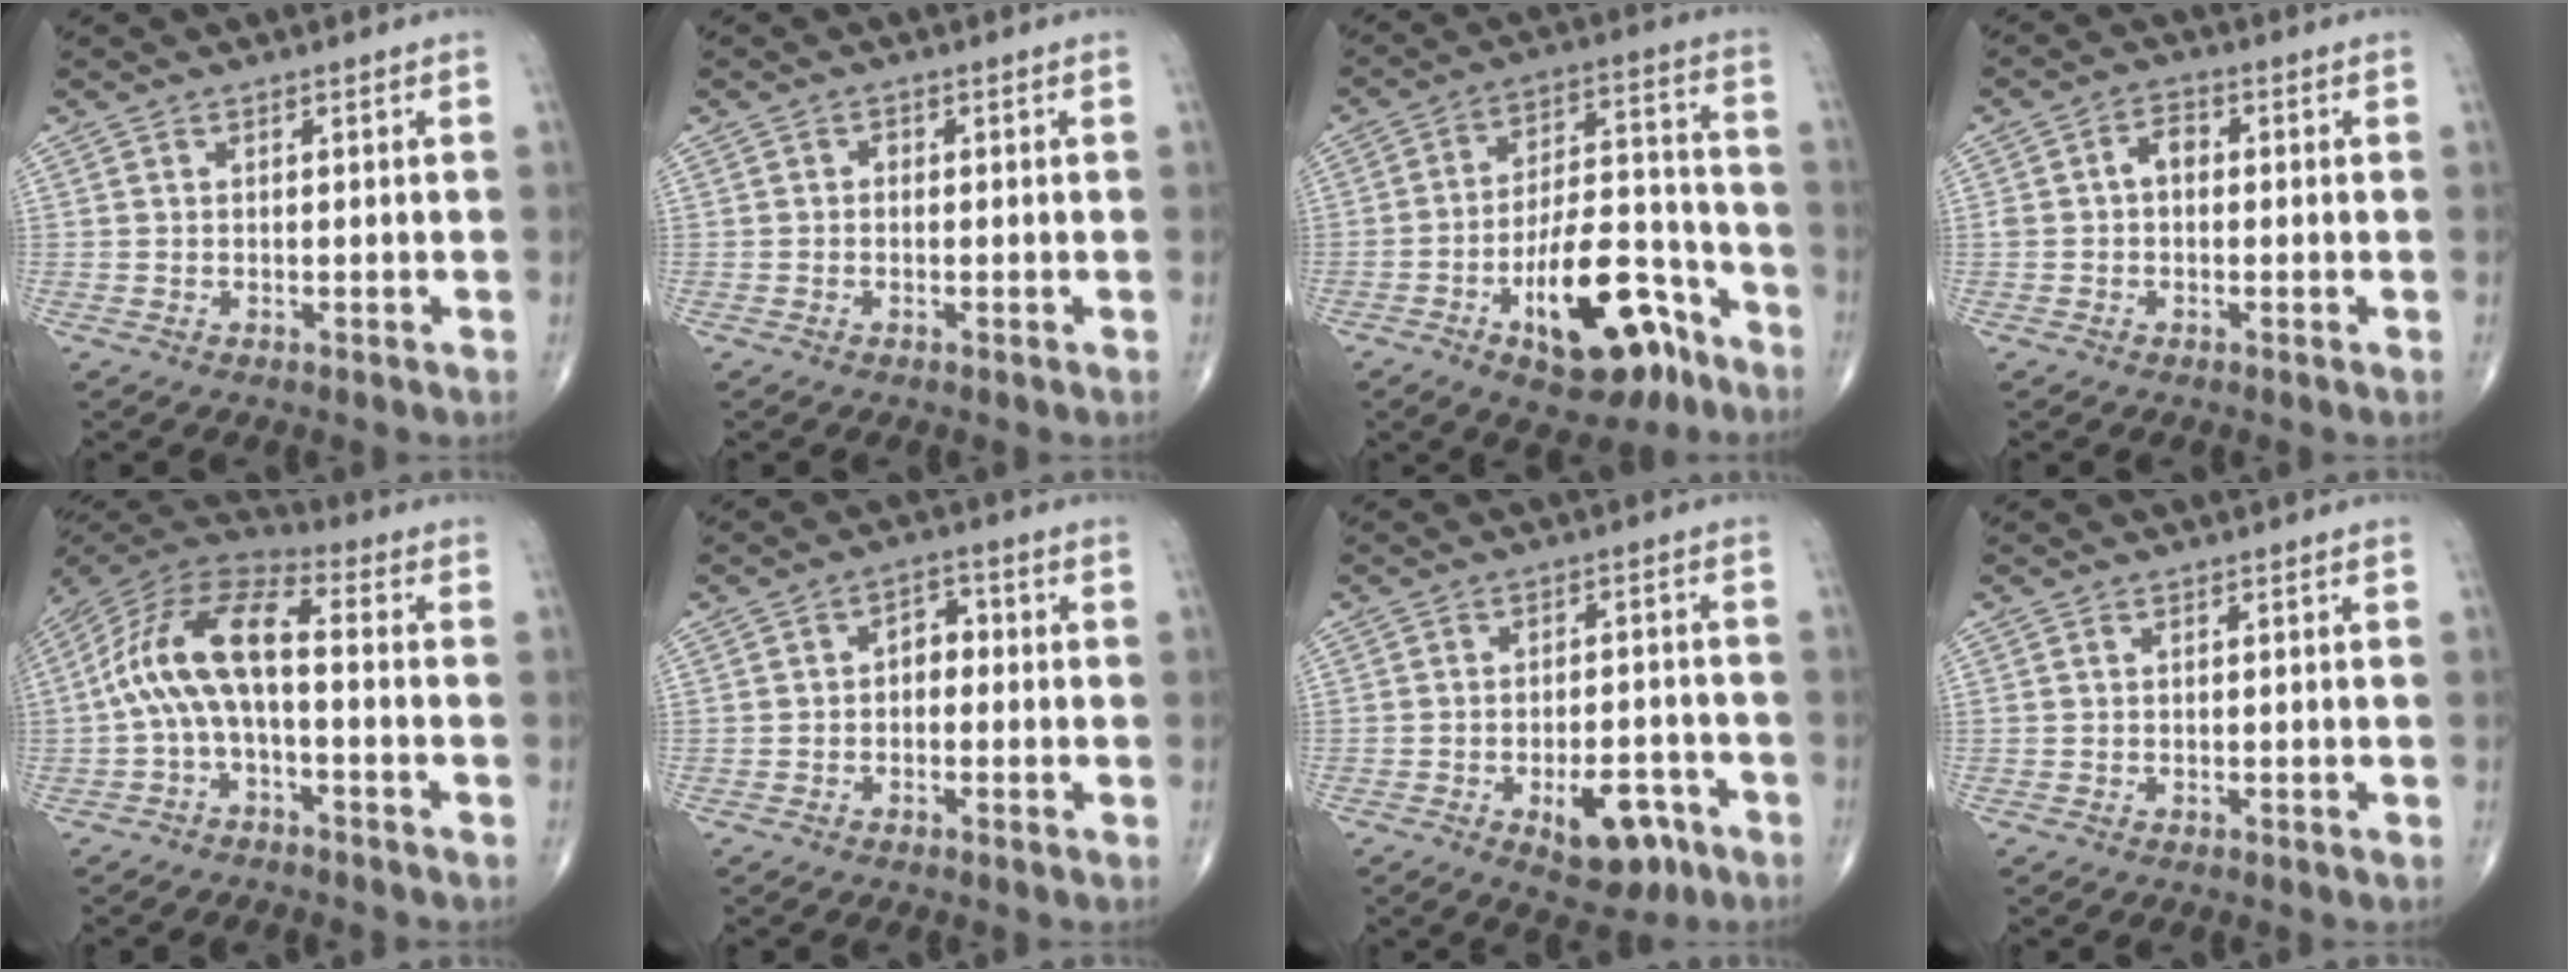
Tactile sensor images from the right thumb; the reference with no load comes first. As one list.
[{"total": 0.6, "force": [-0.1, 0.5, 0.4], "torque": [0.000, 0.003, -0.009]}, {"total": 19.0, "force": [-9.9, 8.3, 13.9], "torque": [-0.186, 0.081, -0.147]}, {"total": 3.6, "force": [0.0, 2.5, 2.6], "torque": [-0.038, 0.018, -0.007]}, {"total": 13.3, "force": [-1.5, 5.7, 11.9], "torque": [-0.234, 0.055, -0.041]}, {"total": 3.8, "force": [-0.3, 2.6, 2.7], "torque": [-0.017, 0.018, -0.018]}, {"total": 9.3, "force": [-4.5, 4.7, 6.7], "torque": [-0.070, 0.027, -0.056]}, {"total": 0.0}]